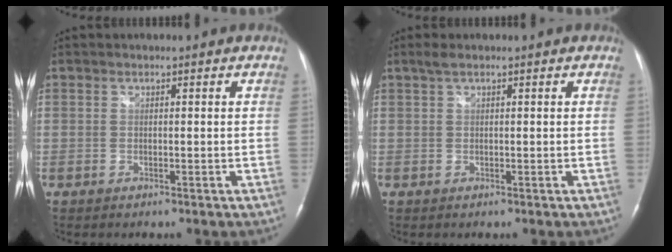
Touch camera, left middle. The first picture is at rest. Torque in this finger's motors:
{"motor_torque": [0.12, 0.00, -0.06, 0.00]}